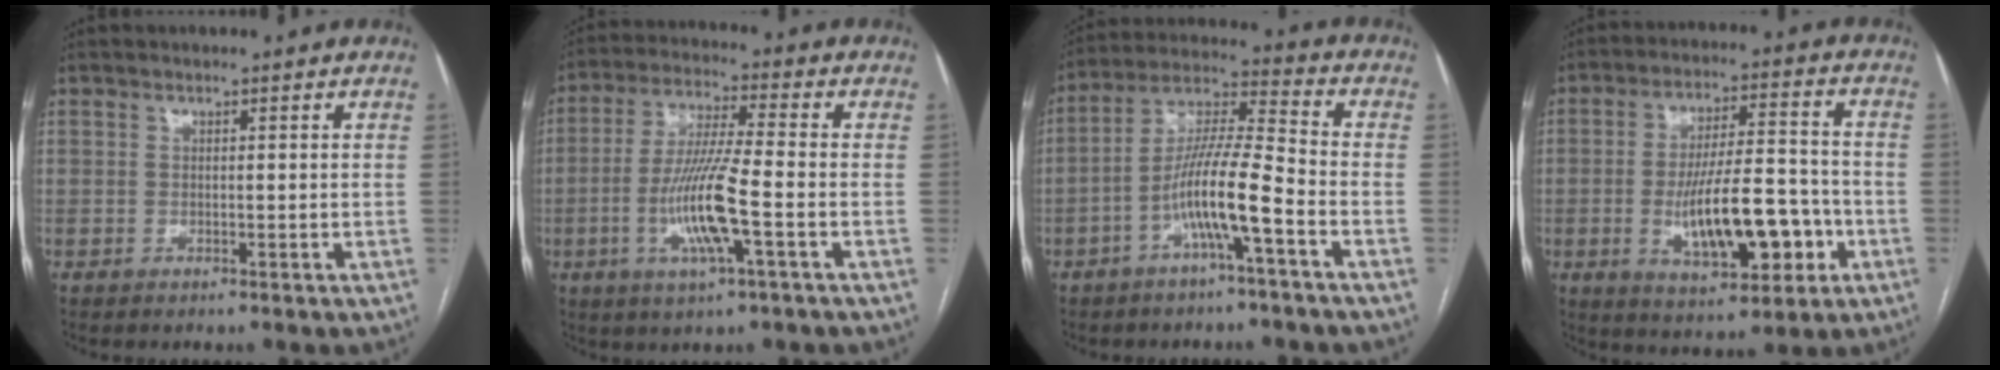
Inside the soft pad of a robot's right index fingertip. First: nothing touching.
{"total": 11.3, "force": [-3.2, 0.6, 10.9], "torque": [-0.219, -0.008, -0.063]}
{"total": 11.0, "force": [-4.5, 0.4, 10.0], "torque": [-0.195, 0.018, -0.084]}
{"total": 14.4, "force": [-3.9, 4.5, 13.1], "torque": [-0.220, 0.011, -0.053]}